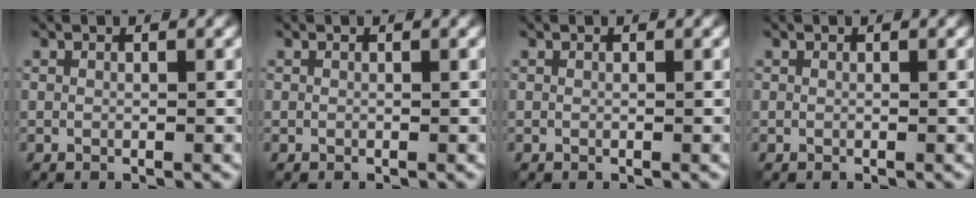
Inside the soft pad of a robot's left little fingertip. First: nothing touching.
{"total": 0.0}
{"total": 0.0}
{"total": 0.0}